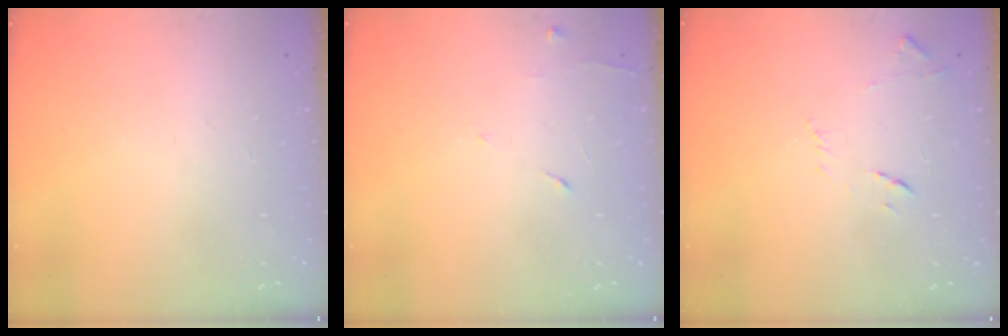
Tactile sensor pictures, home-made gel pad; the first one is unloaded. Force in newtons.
{"total": 5.1, "press": 5.1, "slide": 0.8}
{"total": 7.8, "press": 7.8, "slide": 0.6}